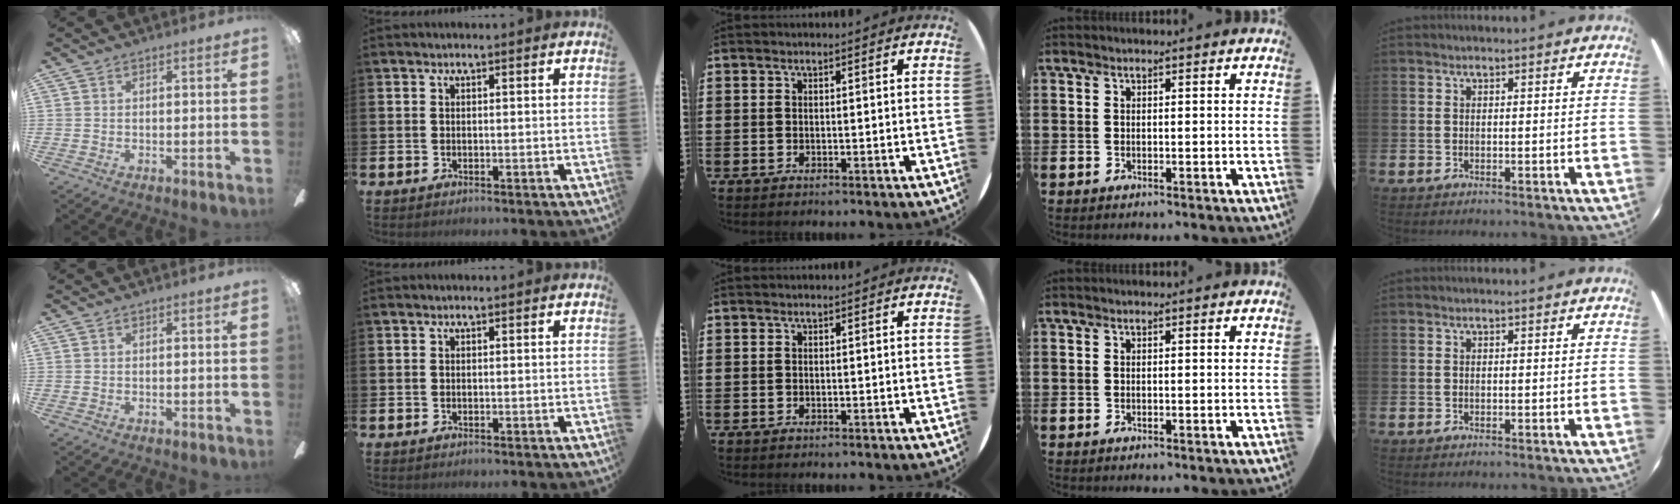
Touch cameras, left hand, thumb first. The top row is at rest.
{}